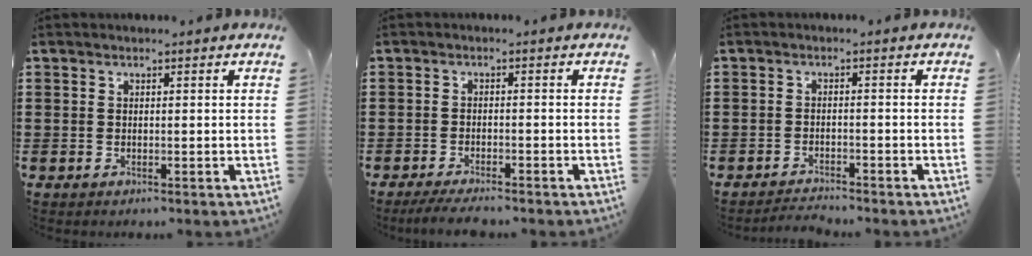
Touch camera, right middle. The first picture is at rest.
{"total": 2.8, "force": [-2.6, 0.1, 1.0], "torque": [-0.024, -0.003, -0.052]}
{"total": 2.0, "force": [-2.0, 0.1, 0.2], "torque": [-0.008, 0.000, -0.041]}